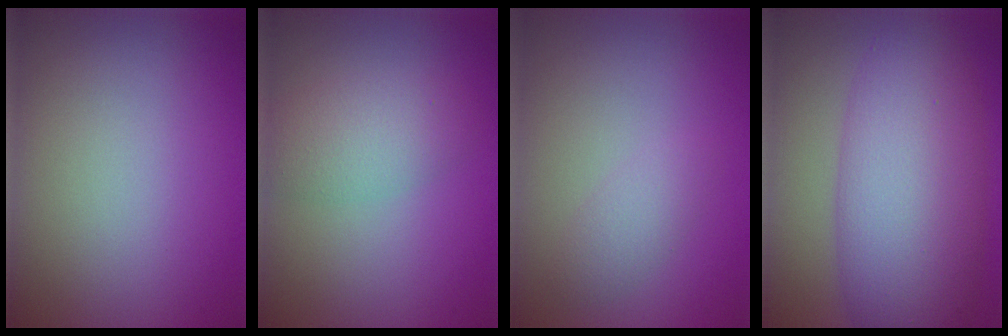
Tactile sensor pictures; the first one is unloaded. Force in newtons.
{"total": 3.4, "press": 3.4, "slide": 0.1}
{"total": 1.5, "press": 1.5, "slide": 0.1}
{"total": 10.2, "press": 10.2, "slide": 0.1}